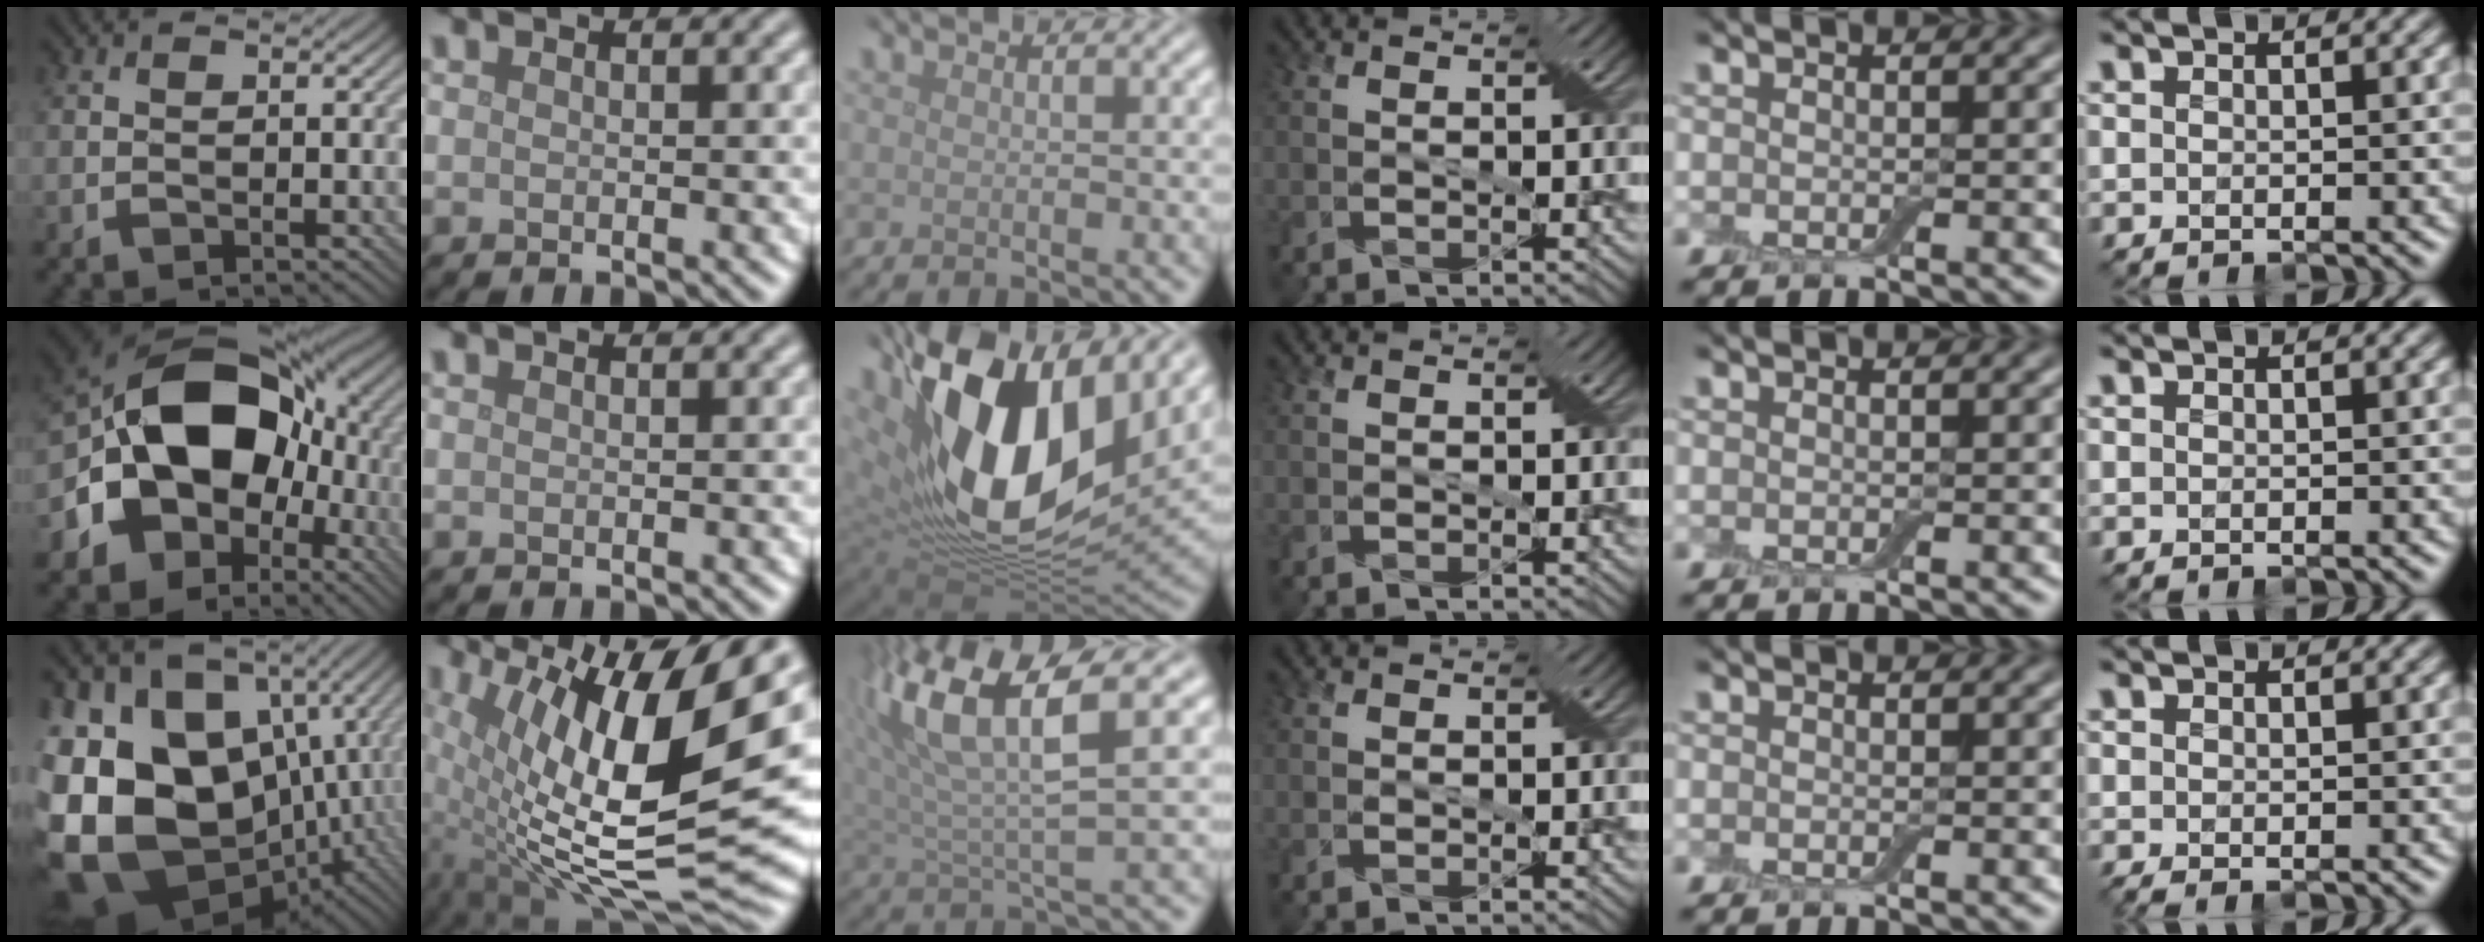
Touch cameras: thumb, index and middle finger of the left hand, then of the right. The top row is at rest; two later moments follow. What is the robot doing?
{"motion": "cut", "object": "aluminum foil"}